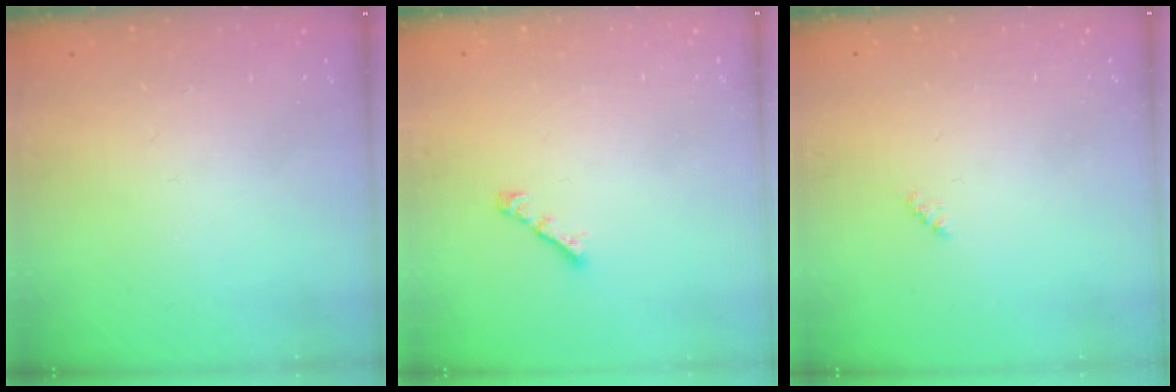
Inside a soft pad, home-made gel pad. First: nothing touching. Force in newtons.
{"total": 2.6, "press": 2.5, "slide": 0.7}
{"total": 2.4, "press": 2.4, "slide": 0.5}